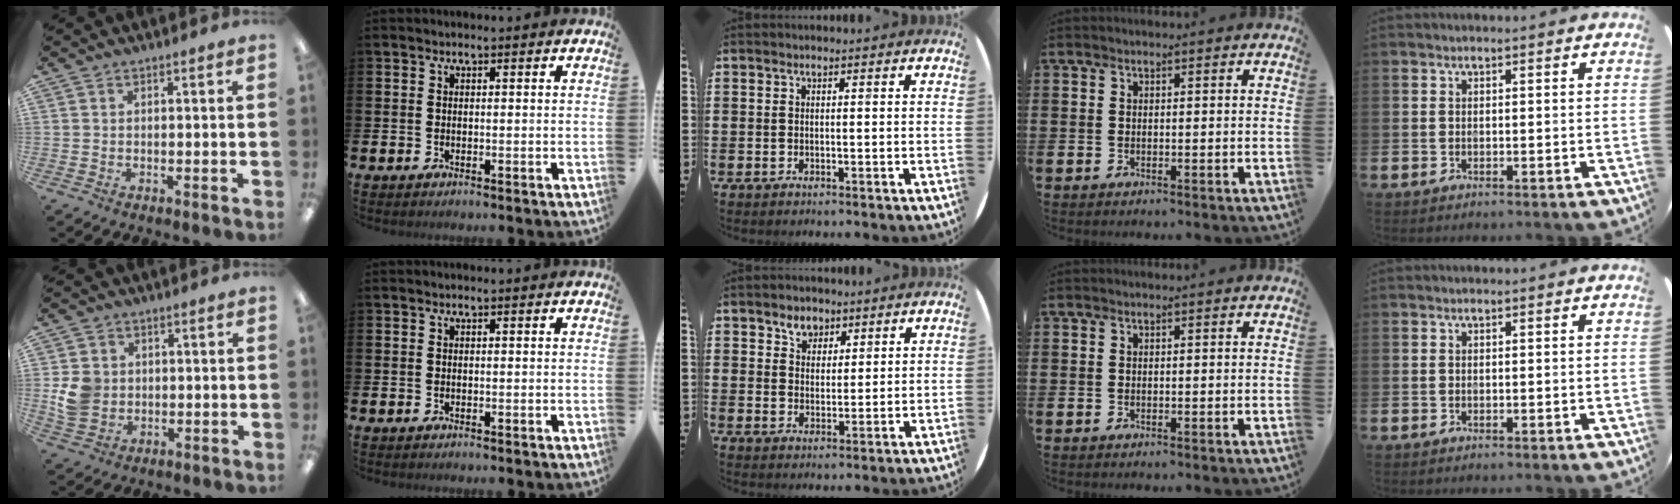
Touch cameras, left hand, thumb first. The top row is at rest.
{"thumb": {"total": 7.2, "force": [0.6, 6.4, 3.2], "torque": [-0.055, 0.006, 0.014]}, "middle": {"total": 3.4, "force": [2.6, 2.1, 0.5], "torque": [-0.009, 0.005, 0.049]}}